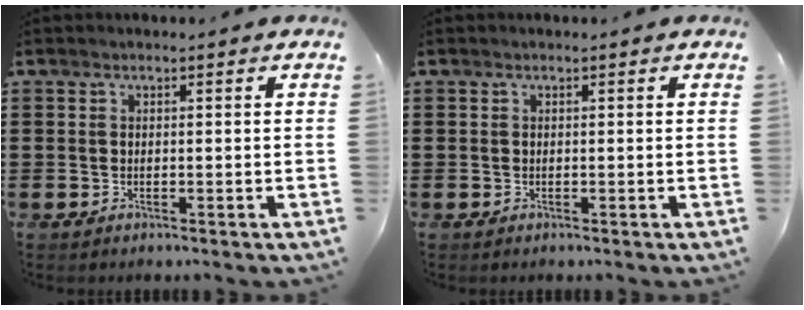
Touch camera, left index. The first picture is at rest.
{"total": 0.0}